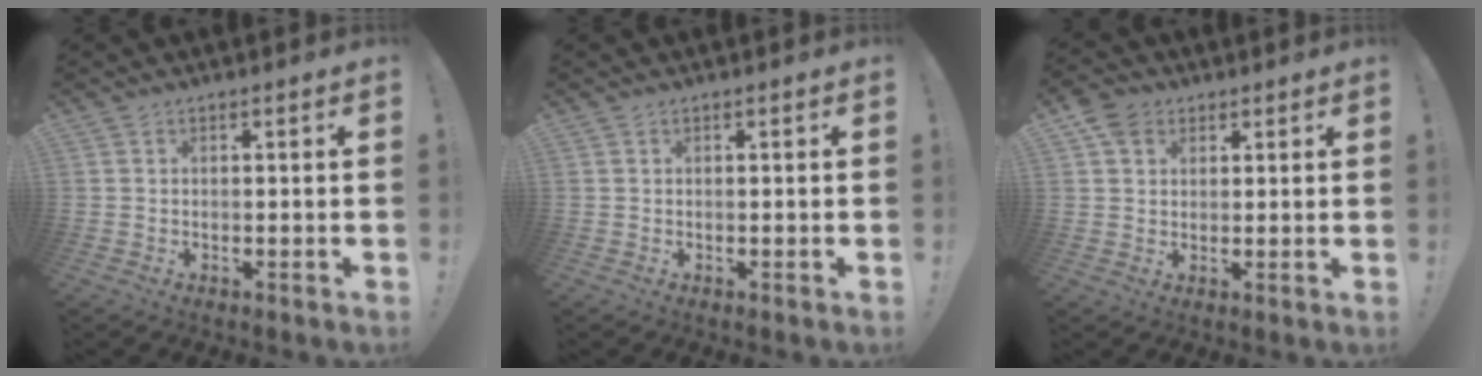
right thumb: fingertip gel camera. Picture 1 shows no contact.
{"total": 0.0}
{"total": 5.7, "force": [2.7, 4.6, 2.0], "torque": [-0.032, -0.005, 0.054]}